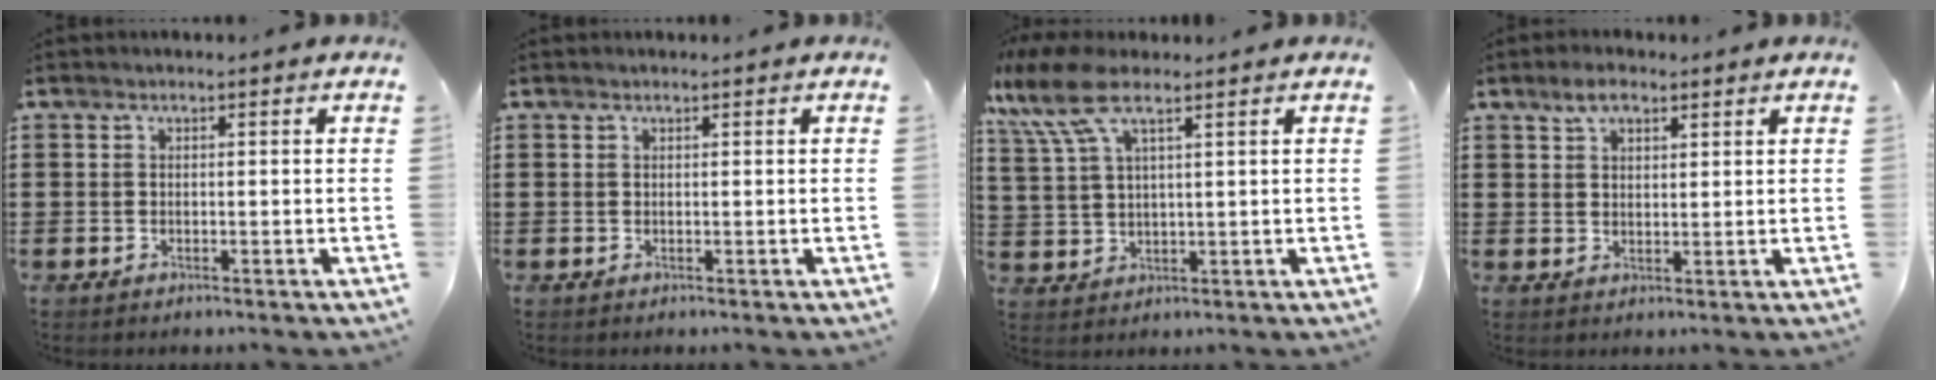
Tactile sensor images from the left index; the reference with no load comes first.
{"total": 0.0}
{"total": 8.8, "force": [5.3, 3.2, 6.3], "torque": [-0.156, -0.012, 0.093]}
{"total": 3.8, "force": [2.6, 1.8, 2.1], "torque": [-0.040, 0.003, 0.044]}